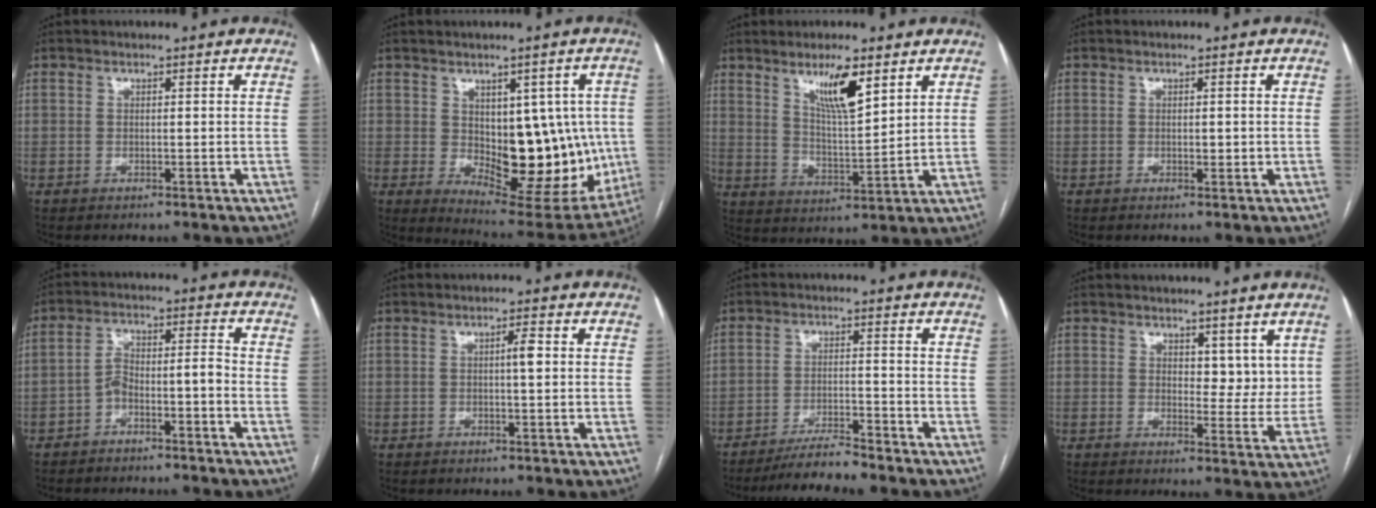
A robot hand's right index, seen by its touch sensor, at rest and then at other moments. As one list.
[{"total": 17.3, "force": [-0.6, 8.5, 15.1], "torque": [-0.192, -0.002, 0.021]}, {"total": 8.5, "force": [5.1, 1.2, 6.8], "torque": [-0.122, -0.010, 0.094]}, {"total": 1.1, "force": [0.1, 0.6, 0.9], "torque": [-0.013, -0.002, 0.003]}, {"total": 5.2, "force": [-2.9, 1.4, 4.1], "torque": [-0.074, 0.033, -0.046]}, {"total": 2.2, "force": [0.2, 0.2, 2.2], "torque": [-0.035, 0.003, 0.003]}, {"total": 5.6, "force": [-5.2, -0.5, 1.8], "torque": [-0.028, -0.016, -0.095]}, {"total": 5.1, "force": [2.9, 2.9, 3.0], "torque": [-0.021, -0.006, 0.041]}]